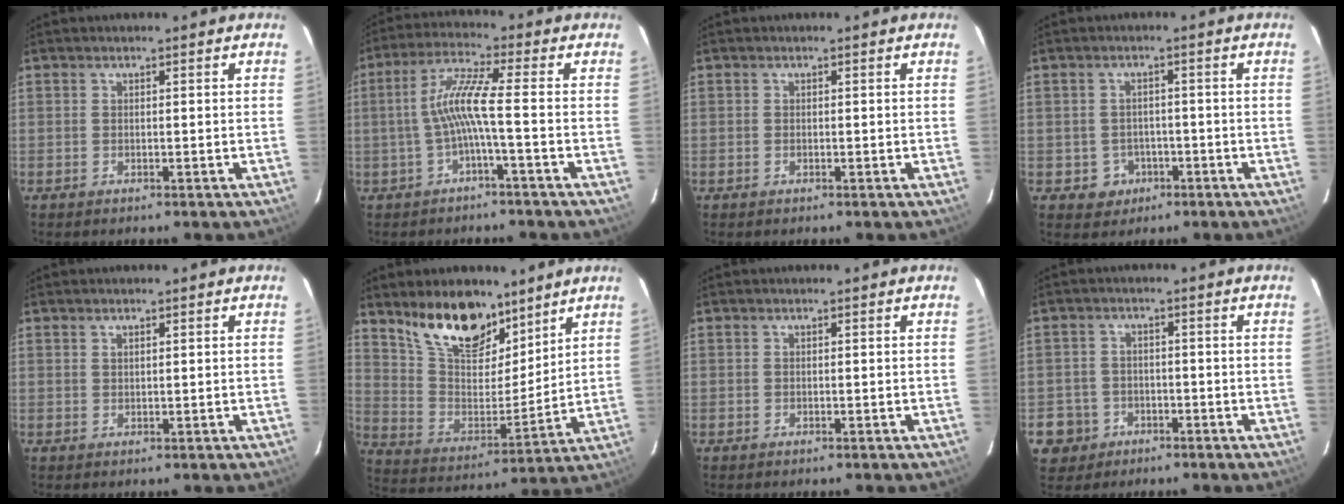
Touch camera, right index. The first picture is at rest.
{"total": 6.9, "force": [-1.7, -0.8, 6.7], "torque": [-0.152, 0.009, -0.030]}
{"total": 0.0}
{"total": 4.4, "force": [-1.6, 4.0, 0.6], "torque": [-0.024, 0.011, -0.013]}
{"total": 0.8, "force": [0.7, 0.3, 0.3], "torque": [-0.005, 0.002, 0.013]}
{"total": 16.5, "force": [11.8, 7.5, 8.7], "torque": [-0.169, 0.011, 0.223]}
{"total": 0.0}
{"total": 6.0, "force": [-2.2, 5.6, 0.6], "torque": [-0.029, 0.027, -0.032]}